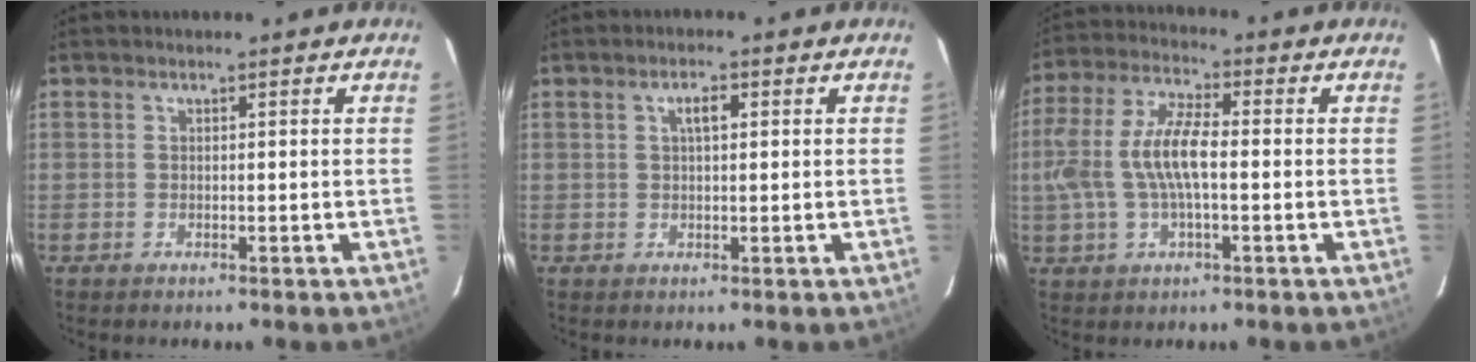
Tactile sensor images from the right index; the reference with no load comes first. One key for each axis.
{"total": 2.4, "fx": 0.7, "fy": 0.9, "fz": 2.0, "tx": -0.037, "ty": 0.008, "tz": 0.013}
{"total": 11.6, "fx": -0.7, "fy": 4.3, "fz": 10.7, "tx": -0.227, "ty": 0.011, "tz": -0.011}